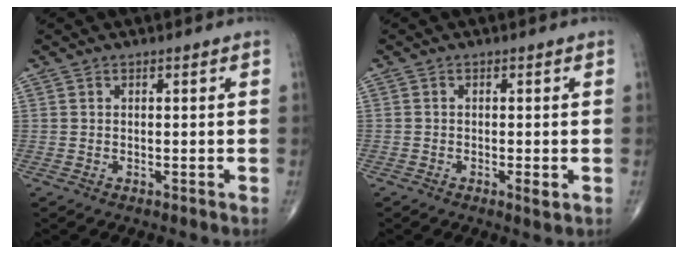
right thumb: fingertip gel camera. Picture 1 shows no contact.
{"total": 1.7, "force": [-0.6, 0.5, 1.5], "torque": [-0.028, -0.004, -0.012]}